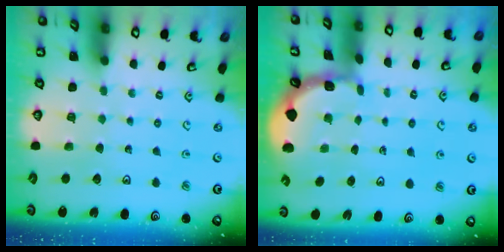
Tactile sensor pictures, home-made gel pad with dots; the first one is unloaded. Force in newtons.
{"total": 1.5, "press": 1.5, "slide": 0.1}